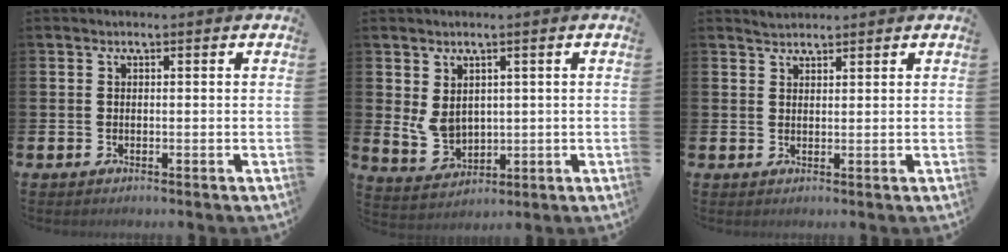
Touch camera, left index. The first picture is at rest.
{"total": 4.1, "force": [1.8, 3.0, 2.3], "torque": [-0.046, -0.002, 0.033]}
{"total": 1.9, "force": [1.9, 0.5, 0.0], "torque": [0.005, -0.005, 0.034]}